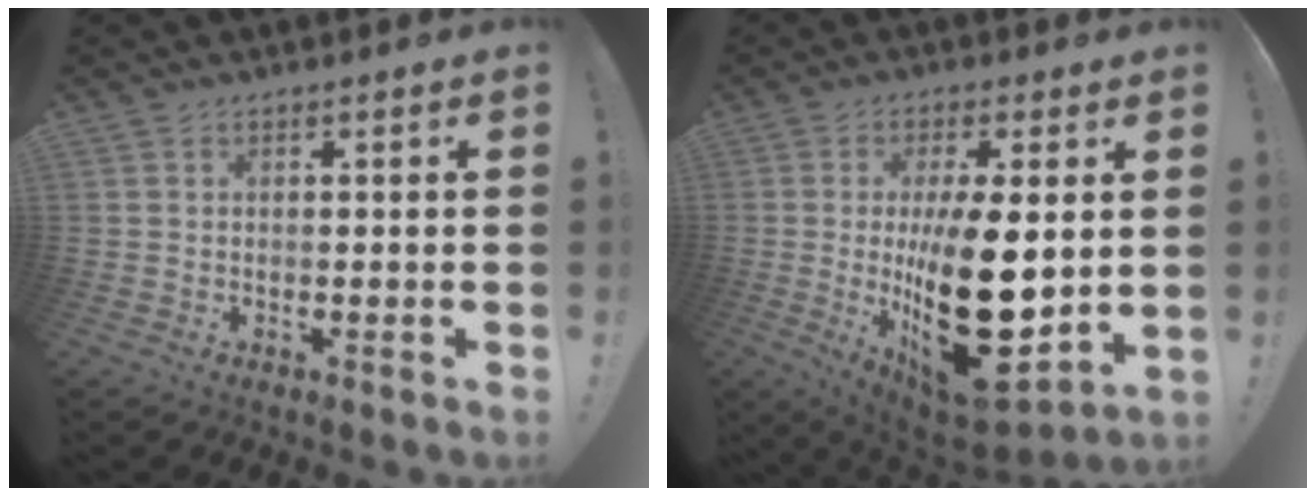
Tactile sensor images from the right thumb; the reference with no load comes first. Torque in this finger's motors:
{"motor_torque": [1.78, 3.23, 1.68, -1.08, 0.33]}